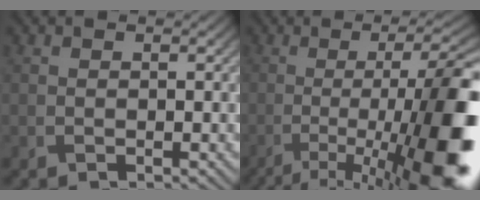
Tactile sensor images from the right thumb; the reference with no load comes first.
{"total": 17.4, "force": [-6.0, 4.6, 15.7], "torque": [-0.196, 0.010, -0.086]}